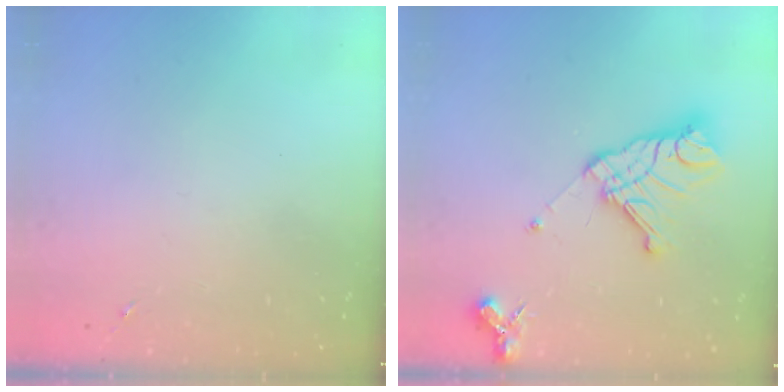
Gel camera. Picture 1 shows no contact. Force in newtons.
{"total": 15.6, "press": 15.5, "slide": 1.8}